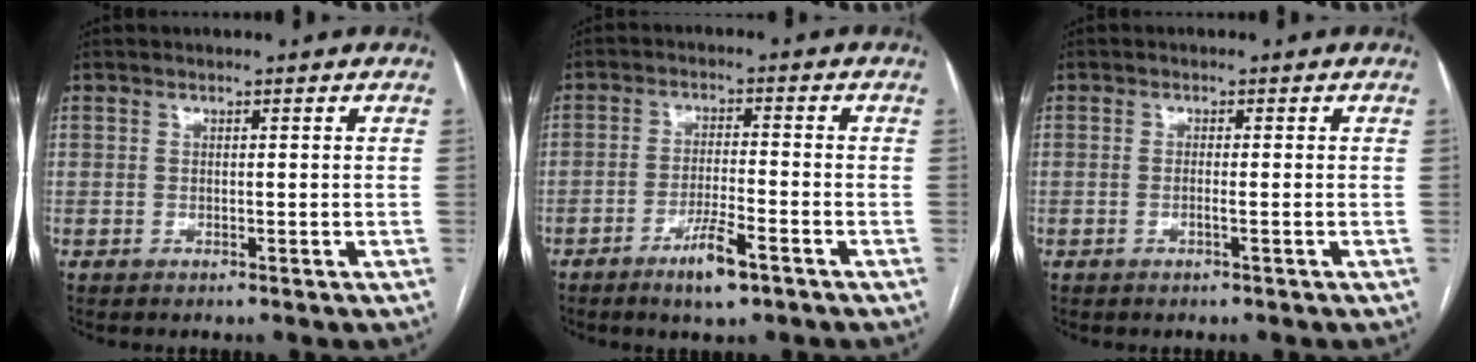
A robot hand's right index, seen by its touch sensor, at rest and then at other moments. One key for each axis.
{"total": 5.8, "fx": -3.5, "fy": 0.8, "fz": 4.5, "tx": -0.086, "ty": -0.005, "tz": -0.060}
{"total": 0.9, "fx": -0.3, "fy": -0.2, "fz": 0.8, "tx": -0.017, "ty": 0.000, "tz": -0.006}